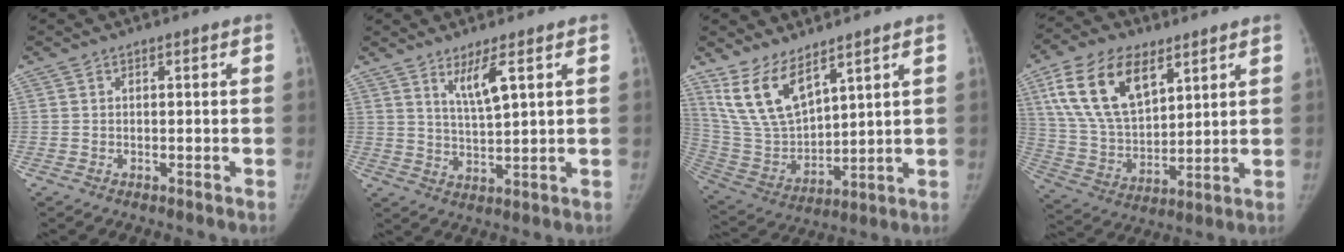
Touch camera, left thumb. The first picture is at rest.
{"total": 5.7, "force": [3.1, 0.7, 4.7], "torque": [-0.089, -0.029, 0.065]}
{"total": 12.9, "force": [8.6, 5.5, 8.0], "torque": [-0.138, -0.045, 0.195]}
{"total": 18.2, "force": [8.8, 9.9, 12.5], "torque": [-0.208, -0.028, 0.172]}